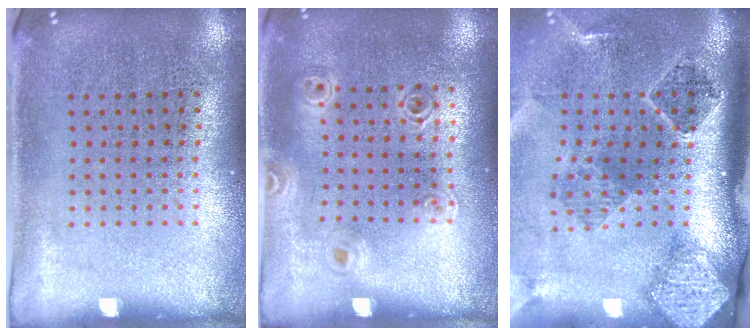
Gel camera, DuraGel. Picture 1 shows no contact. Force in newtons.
{"total": 0.9, "press": 0.9, "slide": 0.1}
{"total": 2.8, "press": 1.9, "slide": 2.1}